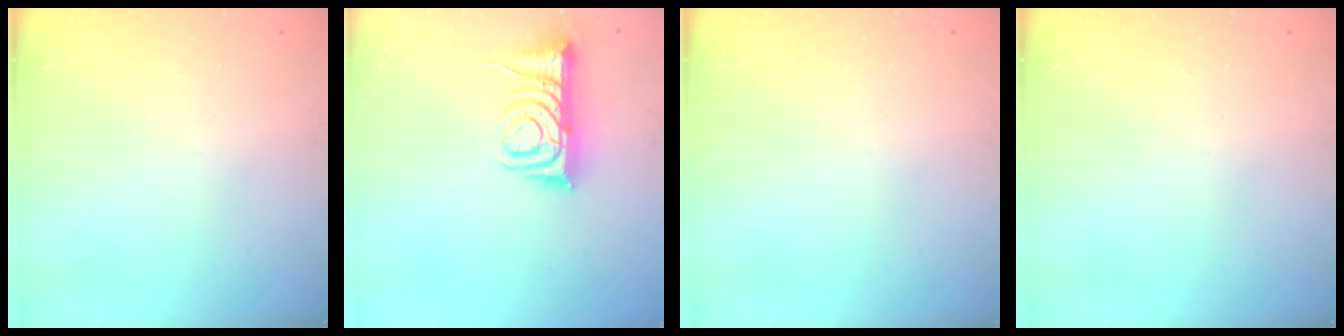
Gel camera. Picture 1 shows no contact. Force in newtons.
{"total": 8.1, "press": 8.0, "slide": 1.2}
{"total": 0.0}
{"total": 0.0}